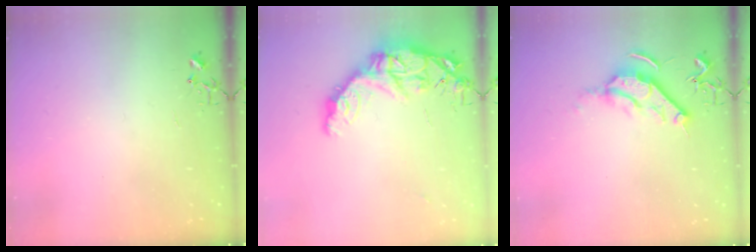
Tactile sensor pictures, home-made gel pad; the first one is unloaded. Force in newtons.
{"total": 15.2, "press": 15.2, "slide": 1.2}
{"total": 10.3, "press": 10.2, "slide": 1.3}